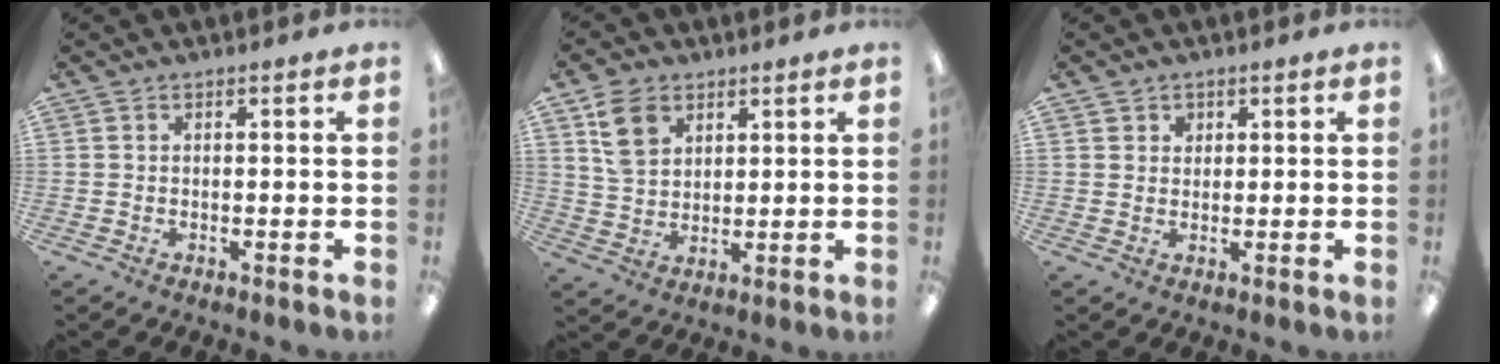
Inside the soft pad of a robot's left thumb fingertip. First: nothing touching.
{"total": 8.9, "force": [4.8, 6.3, 4.0], "torque": [-0.081, 0.001, 0.093]}
{"total": 2.5, "force": [1.4, 2.0, 0.1], "torque": [0.011, -0.004, 0.023]}